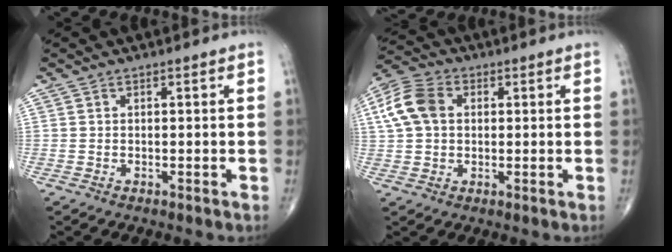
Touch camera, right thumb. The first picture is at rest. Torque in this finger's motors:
{"motor_torque": [-0.32, 0.51, 0.20, 0.11, 0.09]}